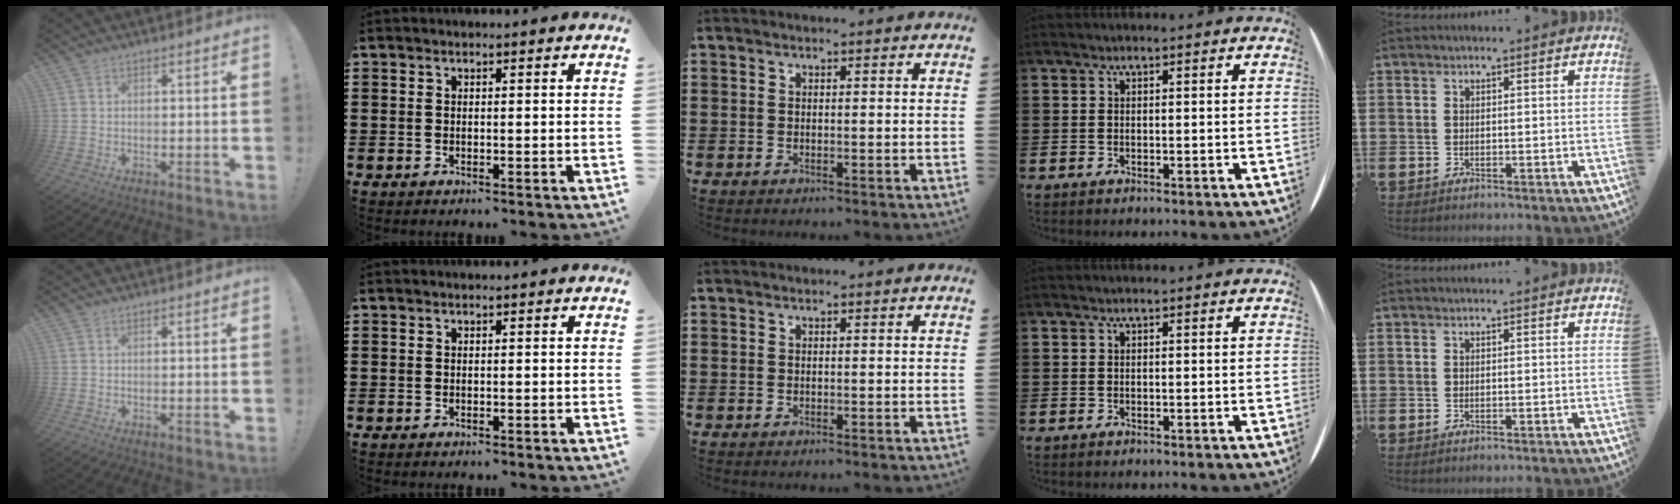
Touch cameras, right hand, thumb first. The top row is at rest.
{}